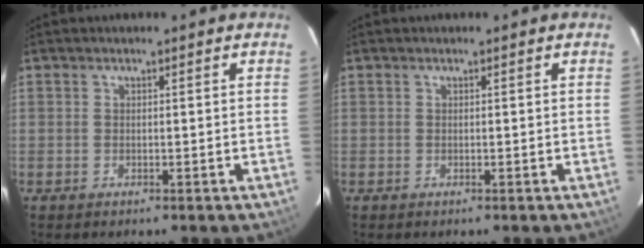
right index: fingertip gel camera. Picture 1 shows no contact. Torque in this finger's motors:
{"motor_torque": [0.00, 0.00, 0.00, 0.00]}